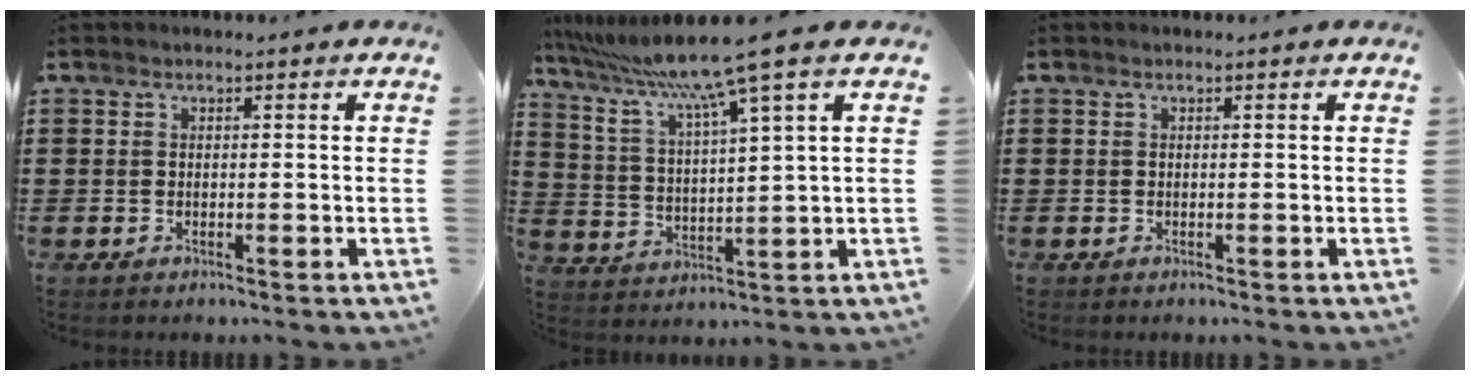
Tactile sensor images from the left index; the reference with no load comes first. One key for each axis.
{"total": 9.5, "fx": 6.9, "fy": -1.2, "fz": 6.5, "tx": -0.150, "ty": -0.040, "tz": 0.109}
{"total": 0.0}